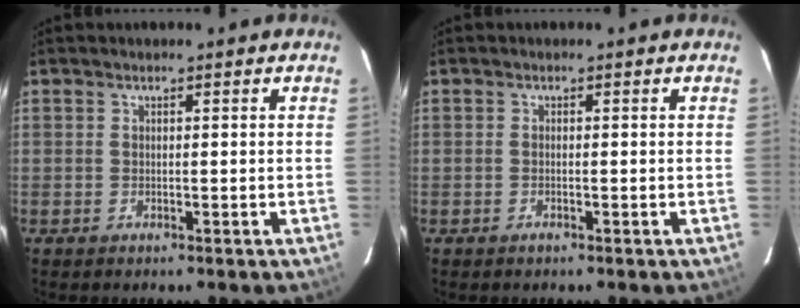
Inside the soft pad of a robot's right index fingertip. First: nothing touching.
{"total": 0.6, "force": [-0.3, 0.1, 0.5], "torque": [-0.008, 0.003, -0.007]}